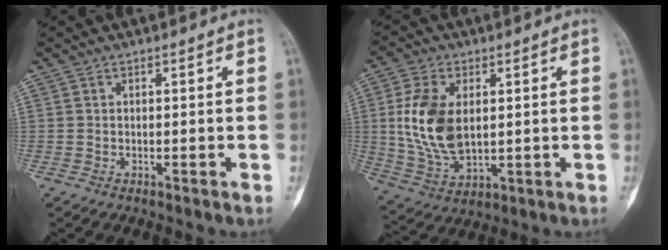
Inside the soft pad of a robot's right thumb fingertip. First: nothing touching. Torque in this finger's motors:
{"motor_torque": [-0.32, 1.25, 0.60, -0.23, 0.04]}